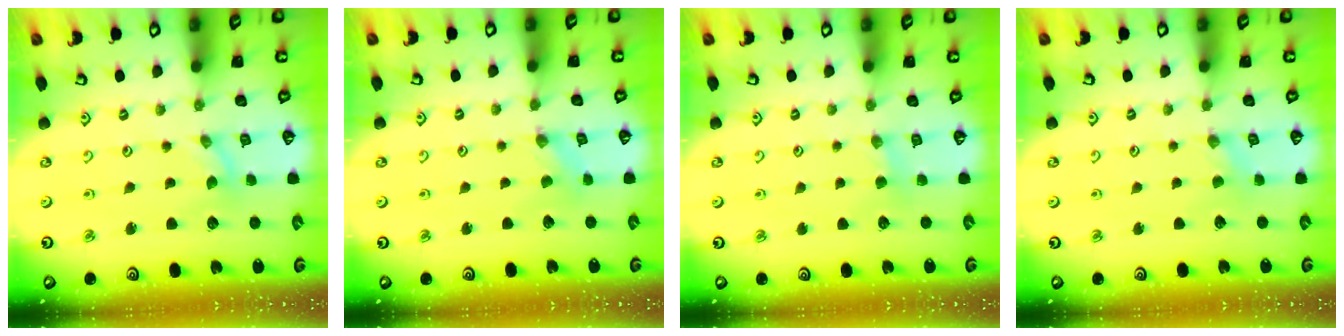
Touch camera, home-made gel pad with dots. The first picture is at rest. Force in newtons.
{"total": 0.0}
{"total": 2.2, "press": 2.2, "slide": 0.4}
{"total": 0.9, "press": 0.9, "slide": 0.2}